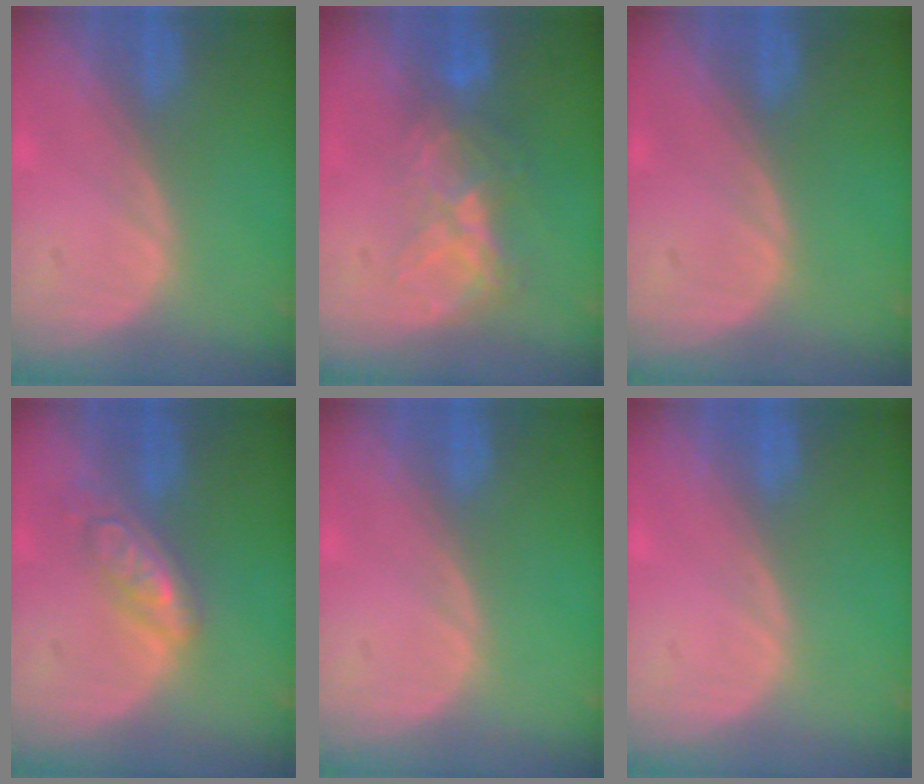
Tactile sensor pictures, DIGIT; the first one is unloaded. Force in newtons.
{"total": 6.7, "press": 5.9, "slide": 3.2}
{"total": 0.0}
{"total": 5.7, "press": 4.9, "slide": 2.9}
{"total": 0.0}
{"total": 0.0}